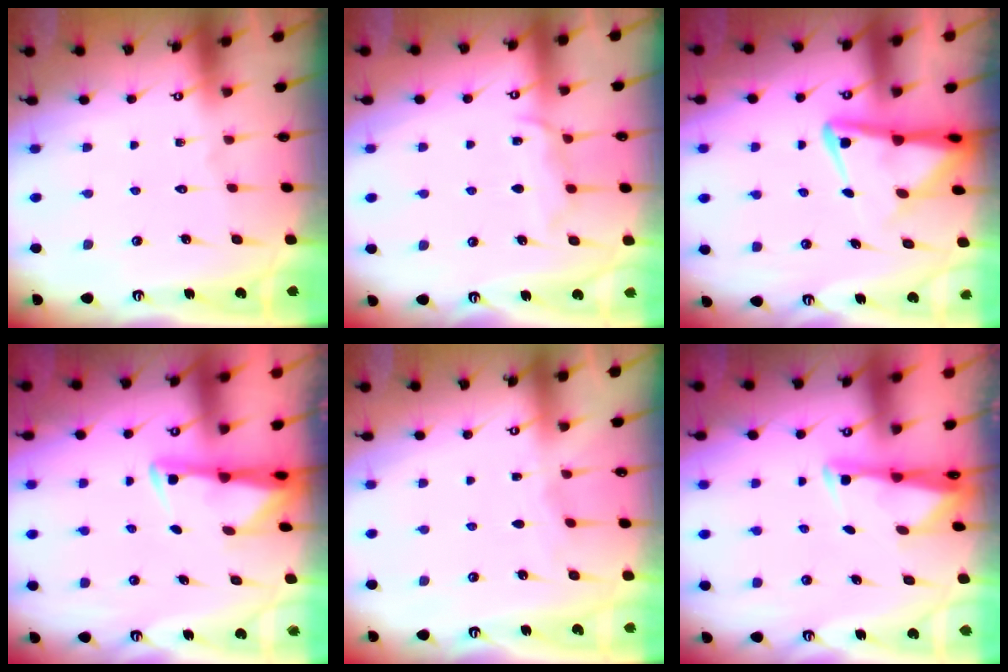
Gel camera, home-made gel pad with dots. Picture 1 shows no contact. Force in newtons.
{"total": 7.7, "press": 7.7, "slide": 0.9}
{"total": 6.7, "press": 6.6, "slide": 1.0}
{"total": 3.0, "press": 2.9, "slide": 0.5}
{"total": 2.8, "press": 2.7, "slide": 0.4}
{"total": 2.6, "press": 2.5, "slide": 0.4}